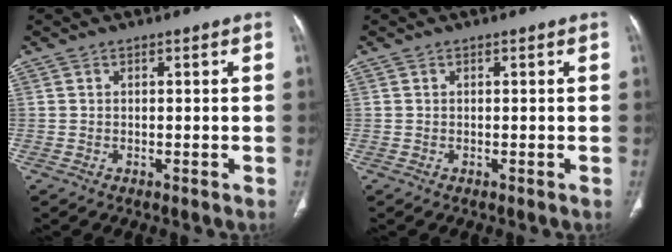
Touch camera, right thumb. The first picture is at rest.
{"total": 0.0}